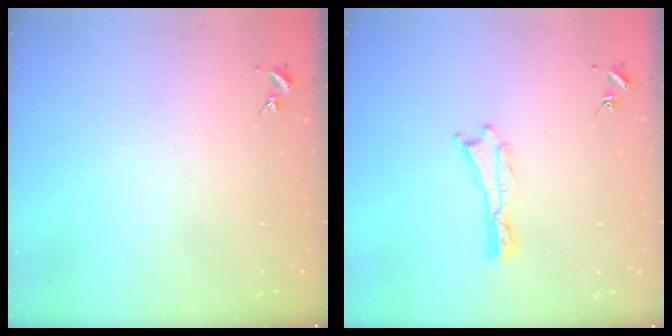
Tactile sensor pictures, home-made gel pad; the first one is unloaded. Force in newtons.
{"total": 0.0}